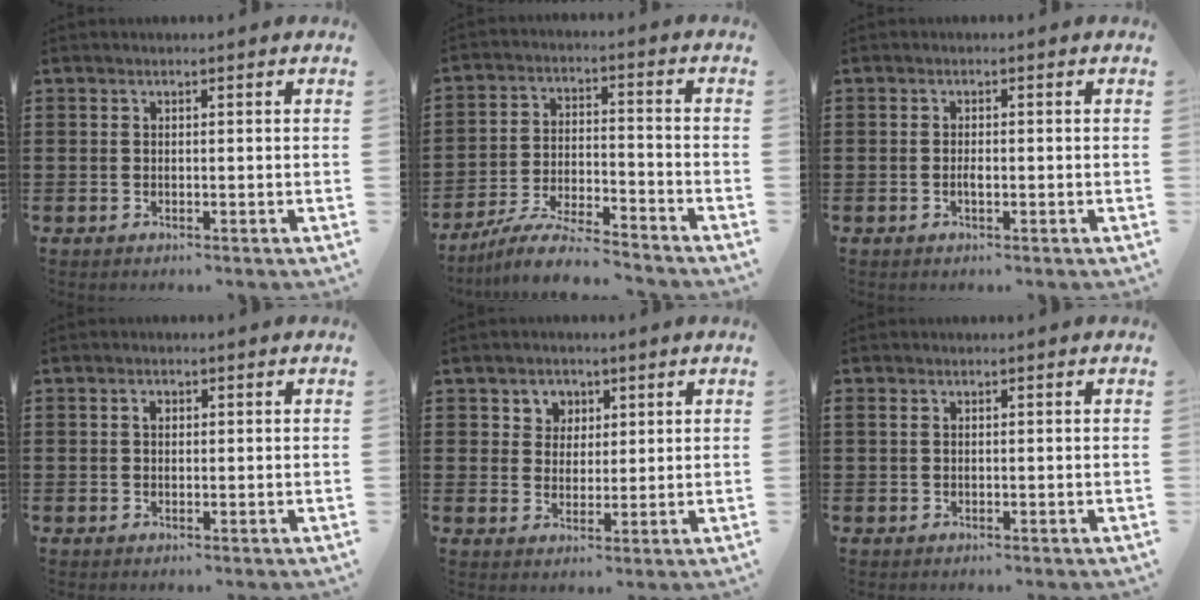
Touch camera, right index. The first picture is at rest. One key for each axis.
{"total": 7.6, "fx": -7.1, "fy": 0.4, "fz": 2.7, "tx": -0.061, "ty": 0.004, "tz": -0.140}
{"total": 1.3, "fx": -0.4, "fy": 0.5, "fz": 1.2, "tx": -0.023, "ty": -0.002, "tz": -0.006}
{"total": 1.2, "fx": 0.3, "fy": 0.8, "fz": 0.8, "tx": -0.017, "ty": 0.005, "tz": 0.005}
{"total": 3.4, "fx": 1.6, "fy": 3.0, "fz": 0.2, "tx": -0.020, "ty": 0.012, "tz": 0.027}
{"total": 0.5, "fx": 0.2, "fy": 0.4, "fz": 0.3, "tx": -0.007, "ty": 0.002, "tz": 0.004}